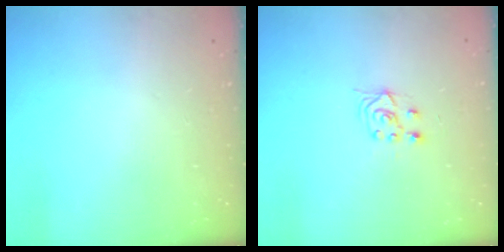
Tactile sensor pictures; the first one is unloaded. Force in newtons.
{"total": 3.9, "press": 3.8, "slide": 0.9}